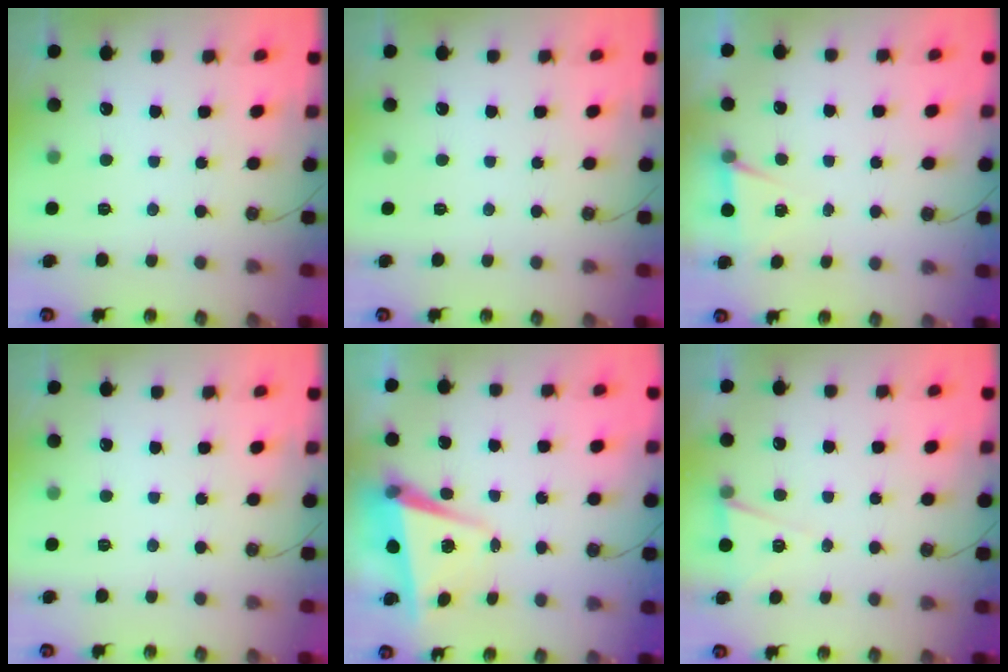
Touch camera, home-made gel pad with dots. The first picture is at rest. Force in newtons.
{"total": 0.0}
{"total": 4.7, "press": 1.7, "slide": 4.4}
{"total": 0.0}
{"total": 5.0, "press": 4.7, "slide": 1.8}
{"total": 6.0, "press": 3.7, "slide": 4.7}